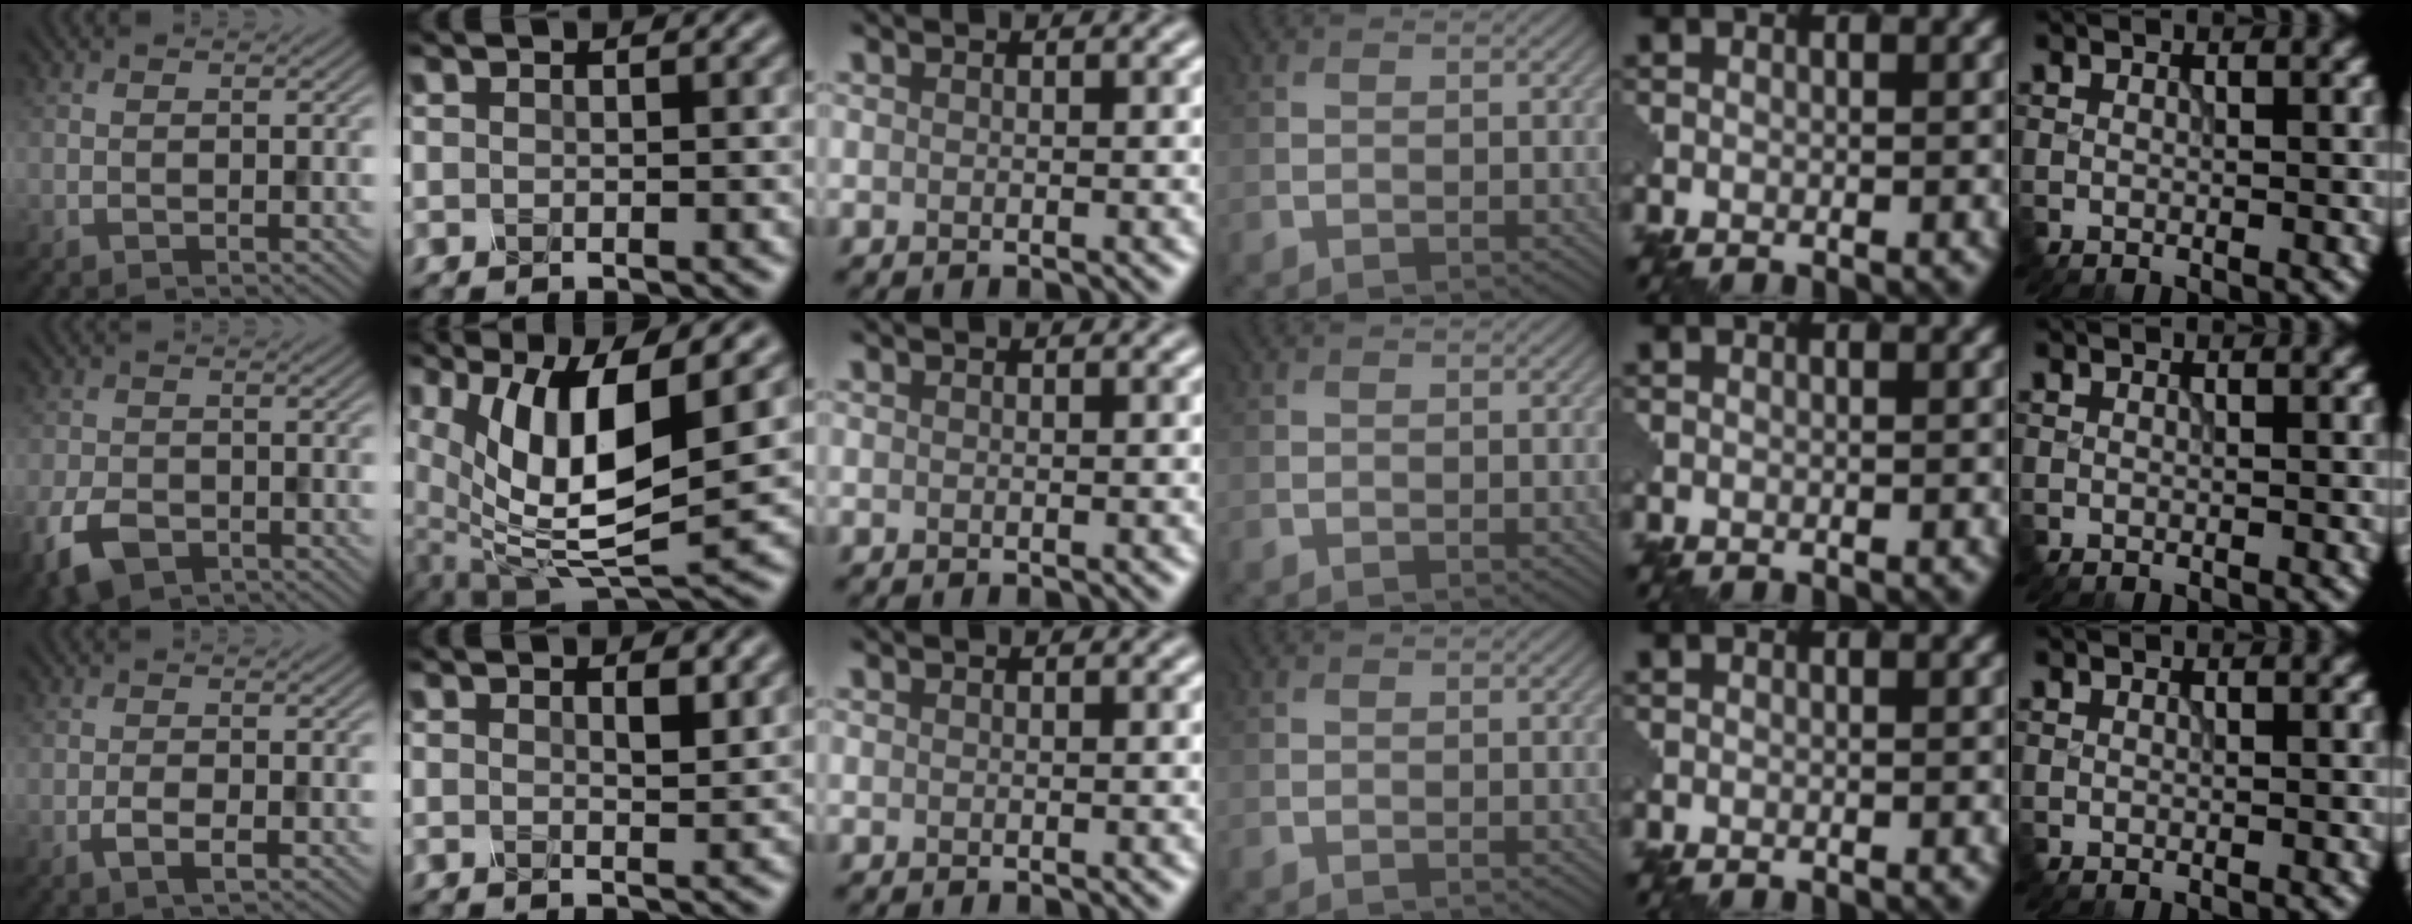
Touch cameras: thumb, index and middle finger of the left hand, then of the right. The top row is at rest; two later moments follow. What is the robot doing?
{"motion": "dispense", "object": "pipette"}